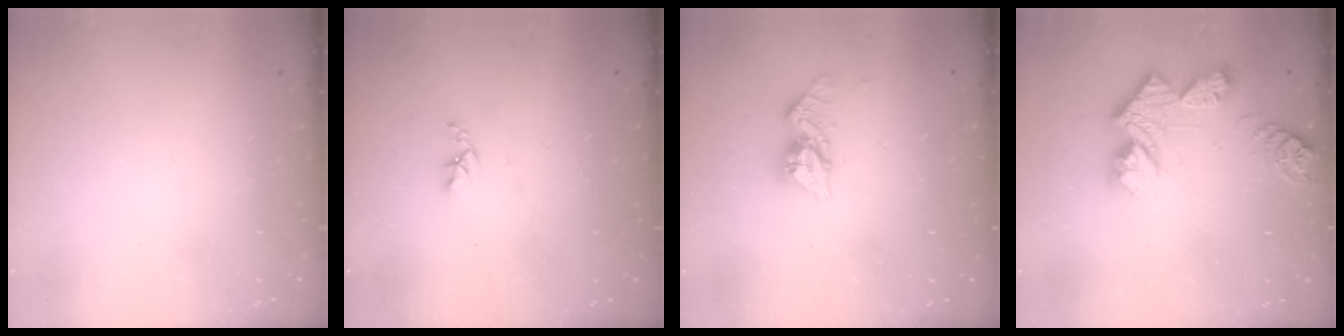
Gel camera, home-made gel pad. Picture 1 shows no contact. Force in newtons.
{"total": 2.7, "press": 2.7, "slide": 0.5}
{"total": 10.1, "press": 10.1, "slide": 0.7}
{"total": 11.9, "press": 11.8, "slide": 1.0}